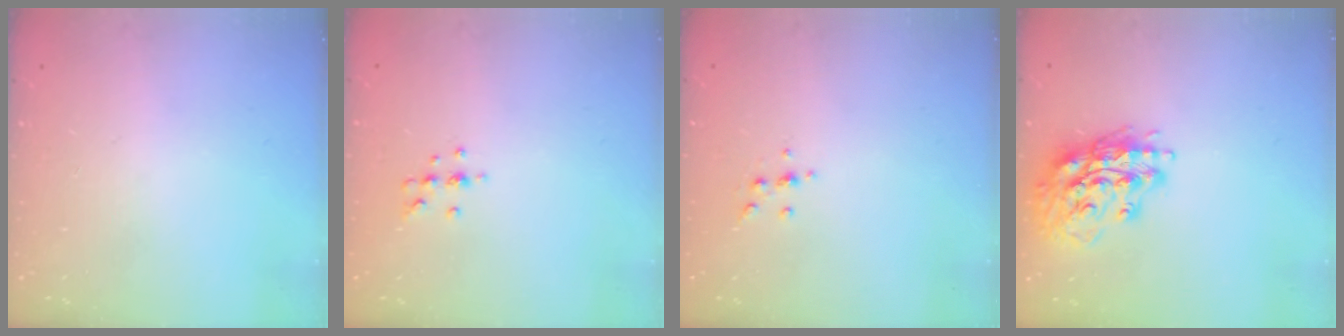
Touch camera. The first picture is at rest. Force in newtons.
{"total": 5.4, "press": 5.2, "slide": 1.4}
{"total": 3.6, "press": 3.5, "slide": 0.9}
{"total": 16.7, "press": 16.5, "slide": 2.3}